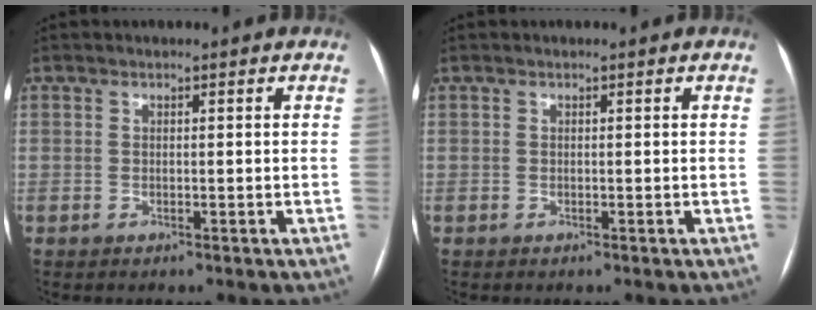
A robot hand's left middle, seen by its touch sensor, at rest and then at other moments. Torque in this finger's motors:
{"motor_torque": [-0.01, 0.01, 0.00, 0.00]}